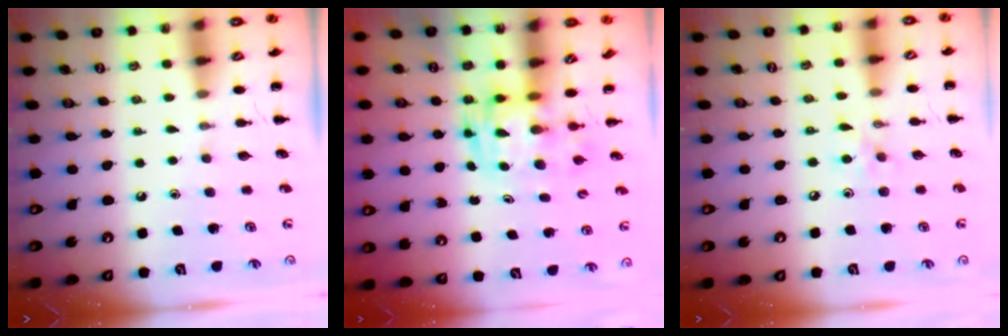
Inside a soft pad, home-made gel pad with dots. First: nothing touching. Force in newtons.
{"total": 2.8, "press": 2.8, "slide": 0.5}
{"total": 5.4, "press": 5.1, "slide": 1.9}